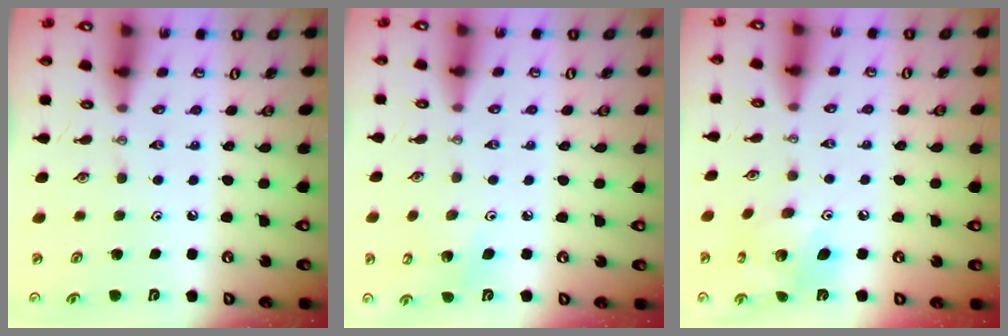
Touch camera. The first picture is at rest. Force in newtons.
{"total": 6.3, "press": 6.2, "slide": 1.1}
{"total": 10.6, "press": 10.6, "slide": 0.8}